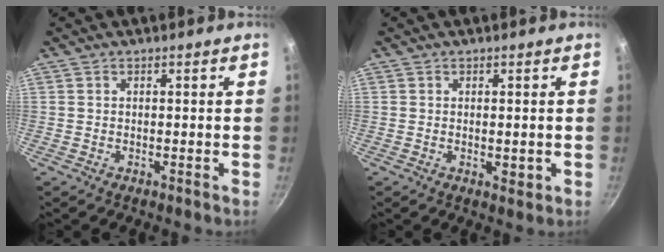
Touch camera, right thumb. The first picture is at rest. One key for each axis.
{"total": 2.1, "fx": -0.2, "fy": 1.0, "fz": 1.8, "tx": -0.025, "ty": -0.005, "tz": -0.002}